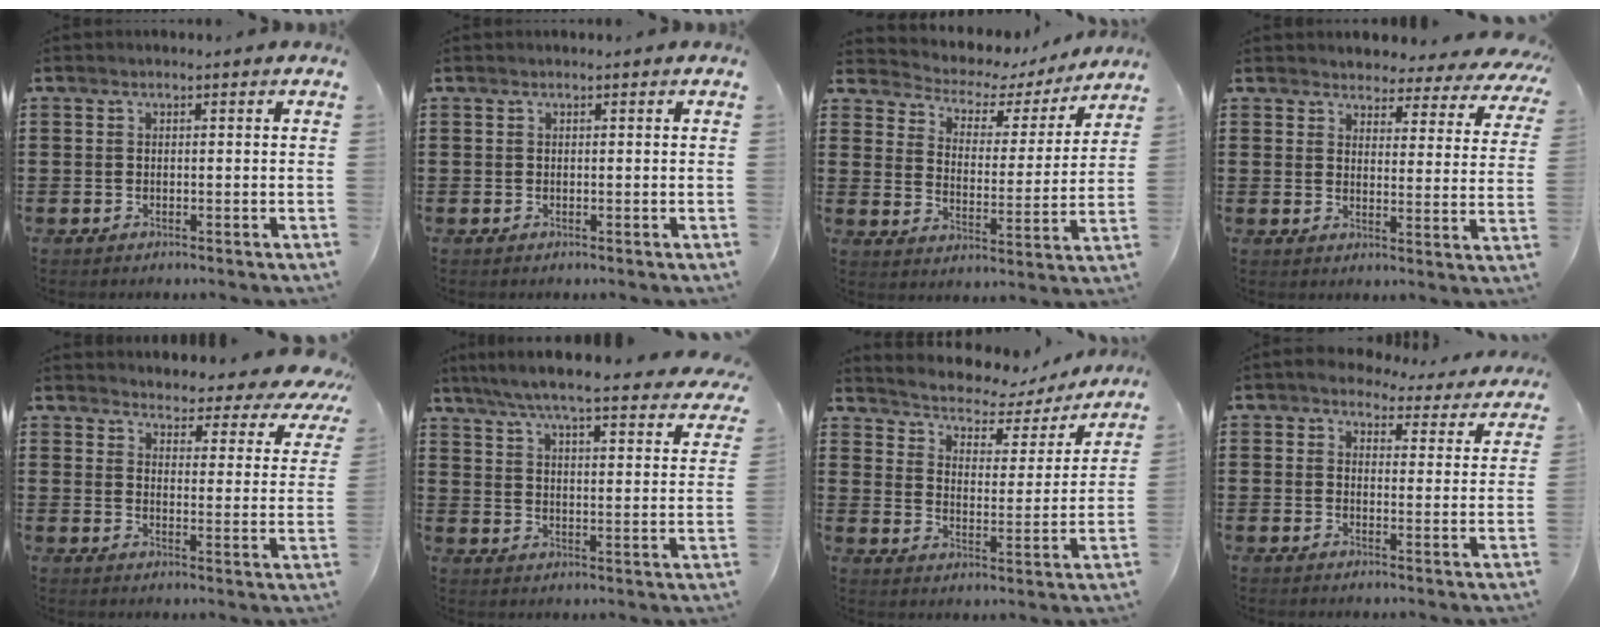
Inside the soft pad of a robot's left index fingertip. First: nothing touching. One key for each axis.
{"total": 0.0}
{"total": 3.8, "fx": 3.3, "fy": 1.8, "fz": 0.8, "tx": -0.041, "ty": -0.030, "tz": 0.047}
{"total": 3.5, "fx": 3.4, "fy": 0.7, "fz": 0.1, "tx": -0.019, "ty": -0.030, "tz": 0.055}
{"total": 3.7, "fx": 3.7, "fy": 0.2, "fz": 0.6, "tx": -0.026, "ty": -0.039, "tz": 0.057}
{"total": 5.9, "fx": 5.1, "fy": -0.5, "fz": 3.0, "tx": -0.080, "ty": -0.043, "tz": 0.083}
{"total": 3.6, "fx": 3.4, "fy": 1.1, "fz": 0.8, "tx": -0.038, "ty": -0.031, "tz": 0.048}
{"total": 3.8, "fx": 3.7, "fy": 0.8, "fz": 0.7, "tx": -0.025, "ty": -0.025, "tz": 0.062}